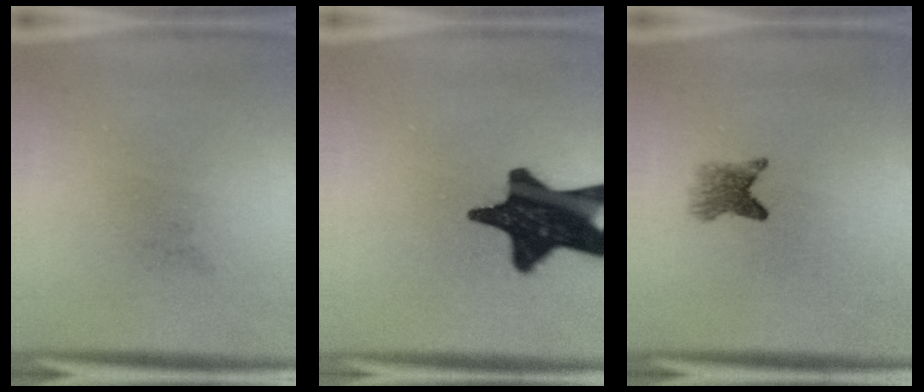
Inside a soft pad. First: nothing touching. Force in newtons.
{"total": 18.1}
{"total": 2.9}